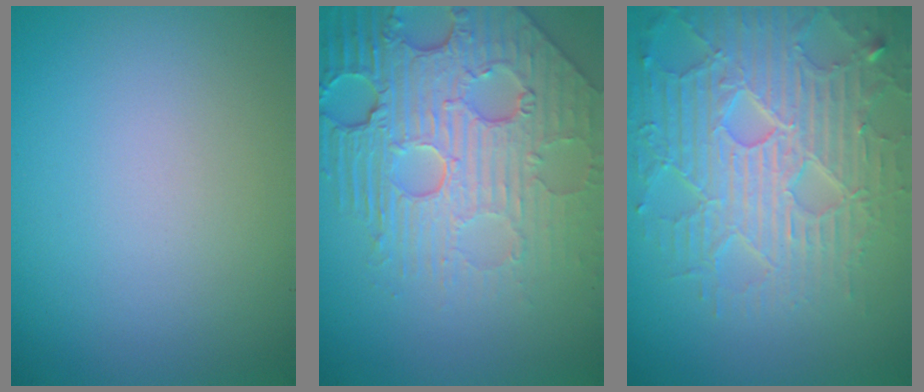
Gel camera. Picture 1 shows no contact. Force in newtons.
{"total": 8.4, "press": 5.9, "slide": 5.9}
{"total": 7.4, "press": 5.9, "slide": 4.4}